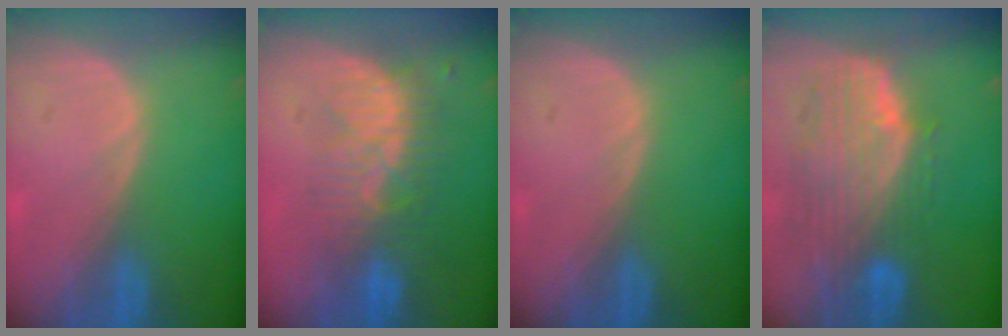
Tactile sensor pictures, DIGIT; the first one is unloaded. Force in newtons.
{"total": 8.1, "press": 7.5, "slide": 3.1}
{"total": 0.0}
{"total": 10.0, "press": 8.9, "slide": 4.6}